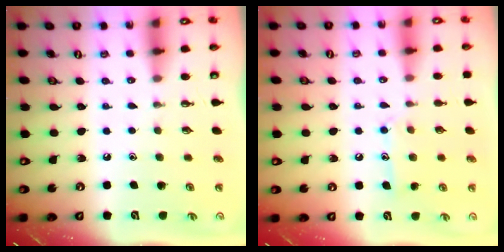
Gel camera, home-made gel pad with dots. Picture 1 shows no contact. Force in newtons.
{"total": 9.4, "press": 9.4, "slide": 0.7}